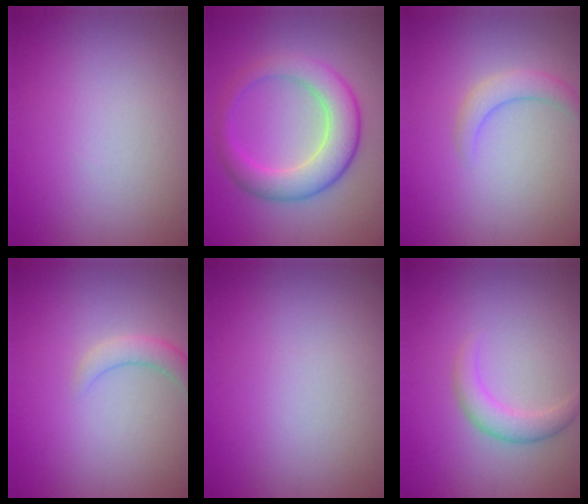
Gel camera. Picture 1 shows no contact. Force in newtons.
{"total": 5.4, "press": 5.4, "slide": 0.3}
{"total": 2.1, "press": 2.0, "slide": 0.3}
{"total": 1.9, "press": 1.9, "slide": 0.2}
{"total": 0.0}
{"total": 2.2, "press": 2.2, "slide": 0.2}